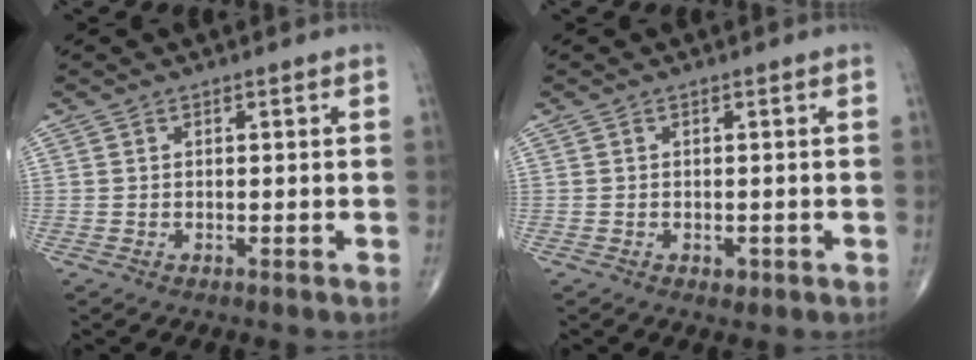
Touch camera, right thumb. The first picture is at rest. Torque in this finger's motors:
{"motor_torque": [1.91, 0.24, 0.02, -0.29, -0.02]}